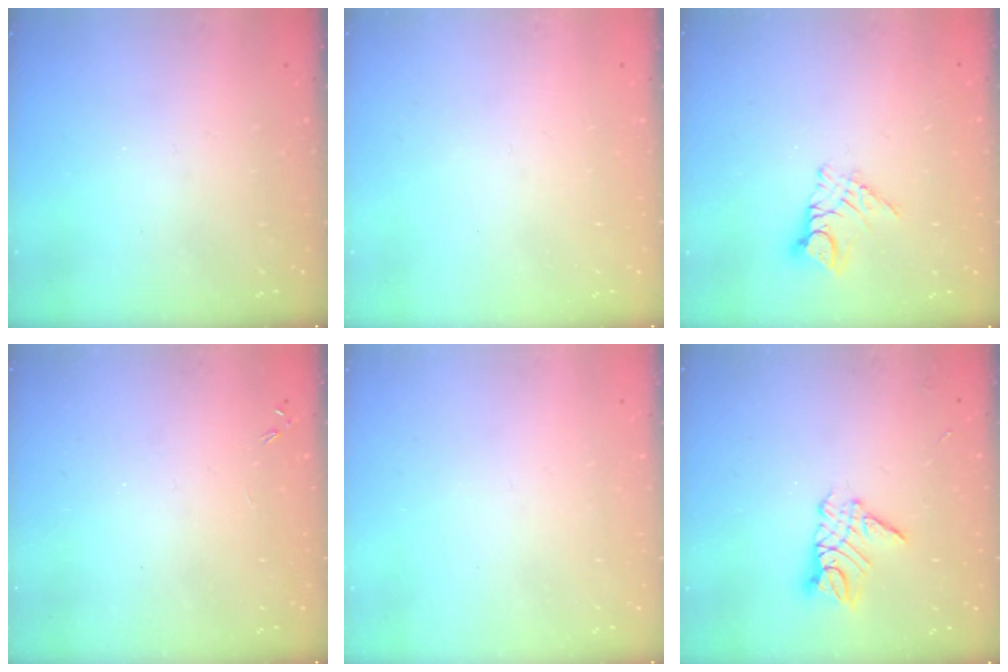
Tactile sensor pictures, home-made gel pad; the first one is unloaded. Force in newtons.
{"total": 0.0}
{"total": 9.0, "press": 9.0, "slide": 0.8}
{"total": 0.0}
{"total": 0.0}
{"total": 9.5, "press": 9.5, "slide": 0.8}